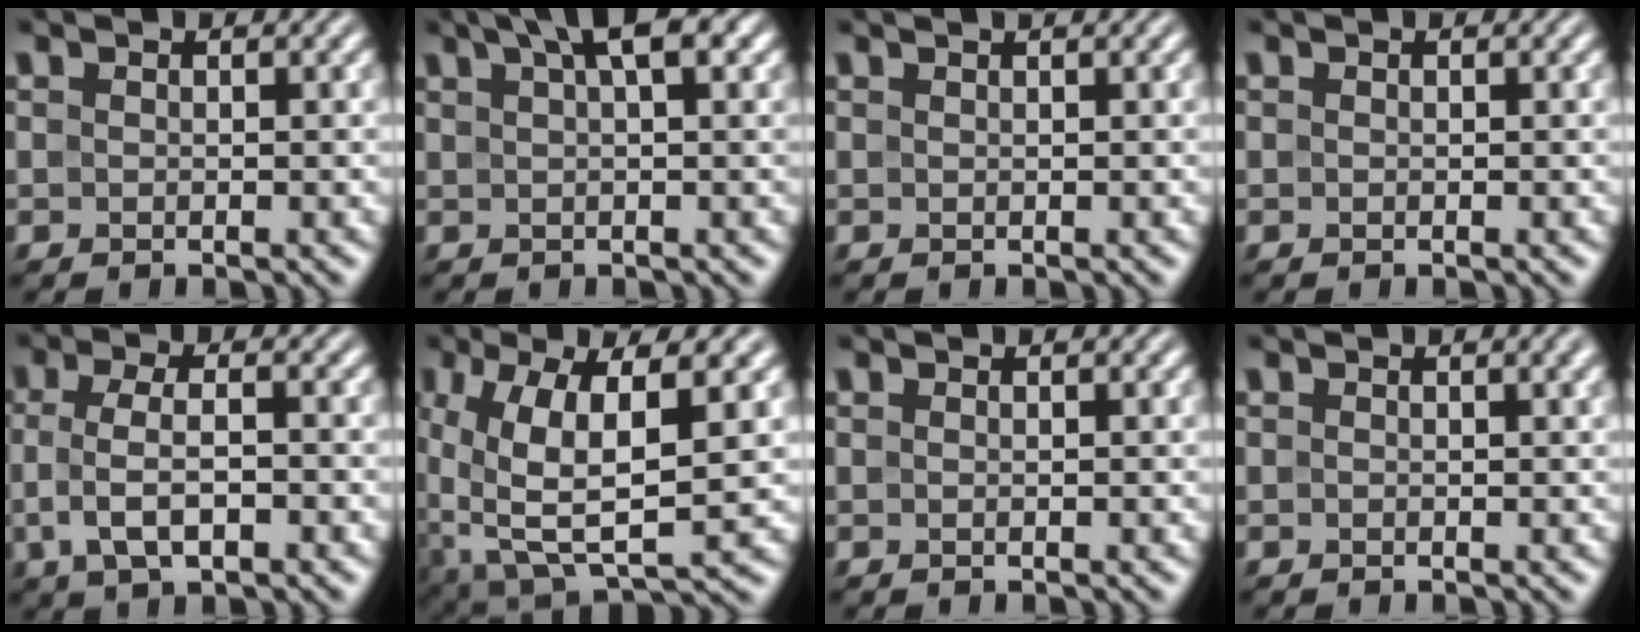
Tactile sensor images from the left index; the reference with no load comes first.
{"total": 4.3, "force": [2.4, 0.8, 3.4], "torque": [-0.047, 0.014, 0.037]}
{"total": 0.7, "force": [0.4, 0.1, 0.6], "torque": [-0.007, 0.000, 0.001]}
{"total": 0.0}
{"total": 4.4, "force": [-1.1, 1.8, 3.9], "torque": [-0.084, 0.000, -0.021]}
{"total": 9.9, "force": [0.5, 3.9, 9.0], "torque": [-0.184, -0.007, 0.009]}
{"total": 0.0}
{"total": 1.1, "force": [0.4, 0.2, 1.0], "torque": [-0.013, 0.000, 0.005]}